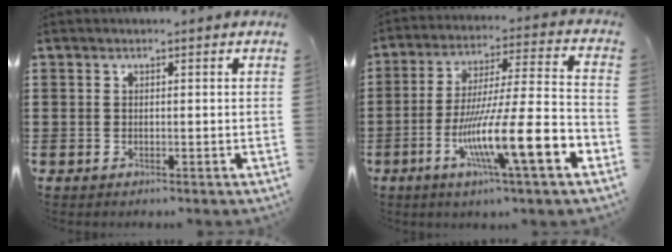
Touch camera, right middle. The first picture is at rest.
{"total": 14.4, "force": [-6.3, 1.7, 12.8], "torque": [-0.224, -0.010, -0.114]}